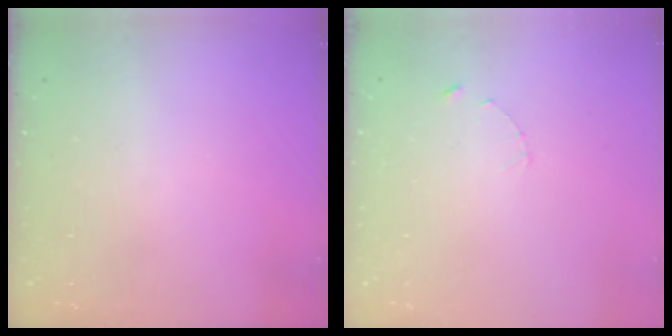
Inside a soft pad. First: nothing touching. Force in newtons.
{"total": 1.2, "press": 1.1, "slide": 0.2}